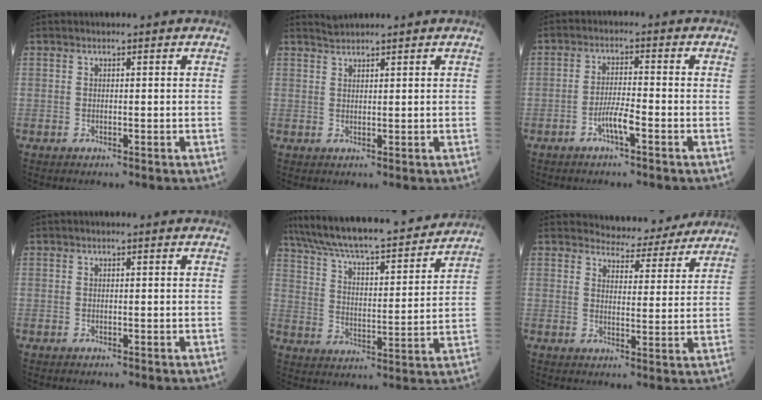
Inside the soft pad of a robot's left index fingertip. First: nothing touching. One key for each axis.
{"total": 1.2, "fx": 1.1, "fy": -0.4, "fz": -0.2, "tx": 0.001, "ty": 0.006, "tz": 0.032}
{"total": 3.6, "fx": -2.1, "fy": 0.1, "fz": 2.9, "tx": -0.056, "ty": -0.007, "tz": -0.044}
{"total": 0.0}
{"total": 22.4, "fx": 19.9, "fy": 3.0, "fz": 9.8, "tx": -0.170, "ty": 0.007, "tz": 0.293}
{"total": 8.5, "fx": 8.2, "fy": 1.9, "fz": 1.0, "tx": -0.010, "ty": -0.006, "tz": 0.098}